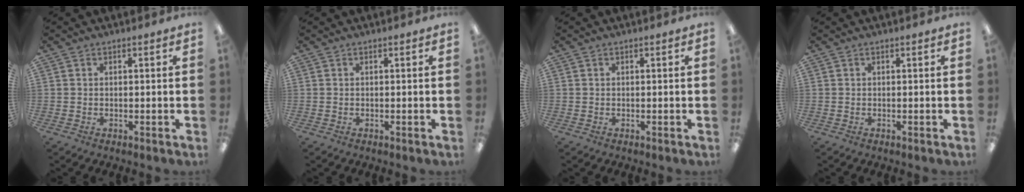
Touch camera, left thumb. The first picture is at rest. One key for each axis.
{"total": 0.0}
{"total": 0.0}
{"total": 0.0}